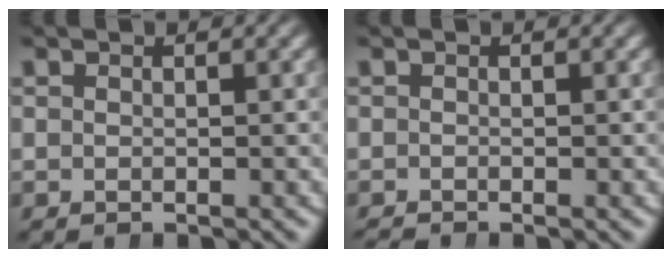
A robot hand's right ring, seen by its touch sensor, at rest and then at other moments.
{"total": 0.9, "force": [-0.9, 0.2, 0.0], "torque": [-0.004, -0.013, -0.011]}